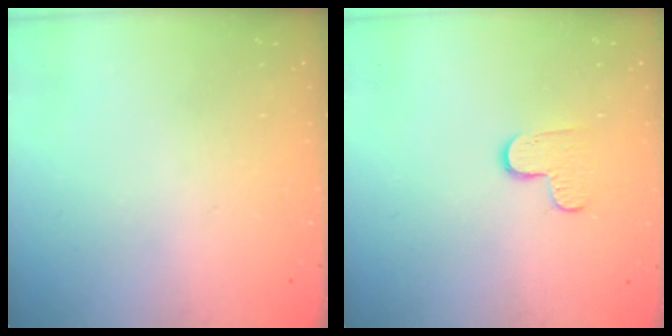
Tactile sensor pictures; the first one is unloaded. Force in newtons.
{"total": 6.1, "press": 6.1, "slide": 0.6}